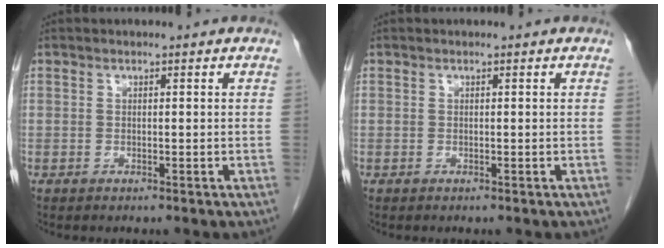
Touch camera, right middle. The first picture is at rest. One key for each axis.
{"total": 0.0}